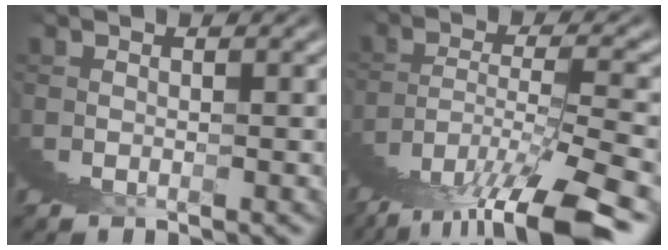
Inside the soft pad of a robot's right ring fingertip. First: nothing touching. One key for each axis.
{"total": 7.7, "fx": 0.8, "fy": 3.5, "fz": 6.8, "tx": -0.113, "ty": 0.020, "tz": 0.005}